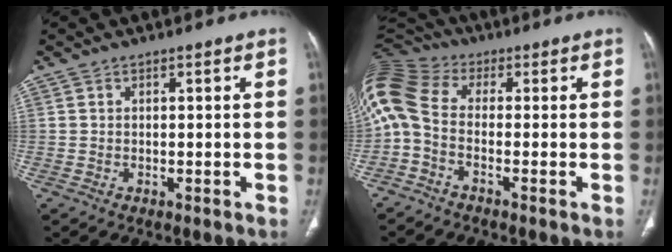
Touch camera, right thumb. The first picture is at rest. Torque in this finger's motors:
{"motor_torque": [-0.26, 1.27, 1.93, -0.50, 0.59]}